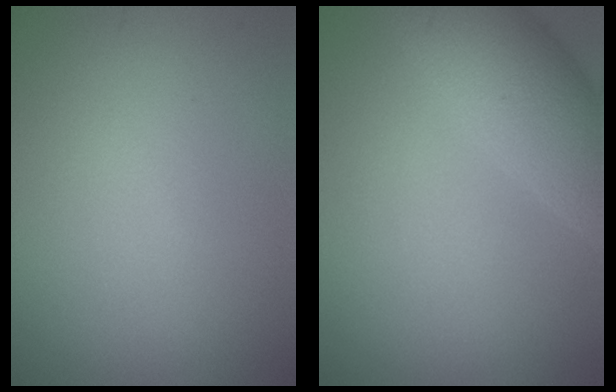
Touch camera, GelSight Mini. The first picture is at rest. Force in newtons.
{"total": 6.1, "press": 6.1, "slide": 0.2}